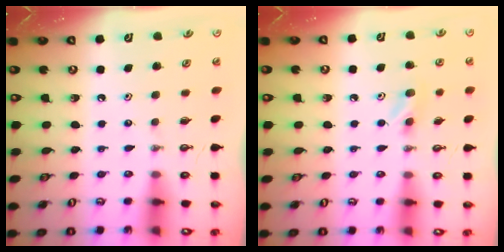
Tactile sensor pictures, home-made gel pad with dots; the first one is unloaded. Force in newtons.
{"total": 5.4, "press": 5.4, "slide": 0.5}